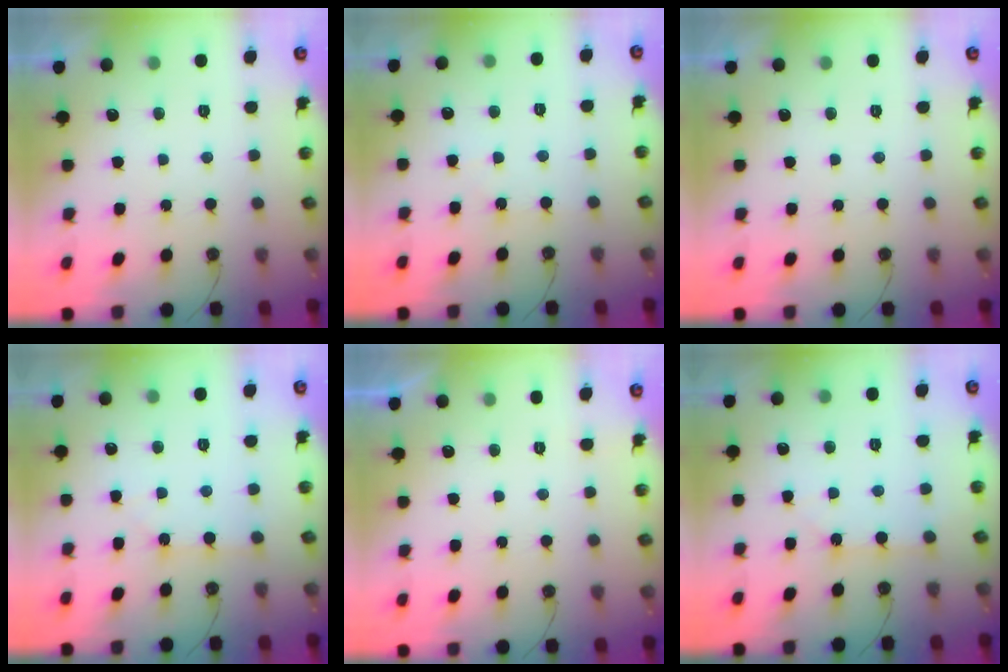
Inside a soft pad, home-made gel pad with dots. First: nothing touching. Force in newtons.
{"total": 2.4, "press": 2.3, "slide": 0.4}
{"total": 0.0}
{"total": 1.5, "press": 1.5, "slide": 0.3}
{"total": 0.0}
{"total": 1.9, "press": 1.9, "slide": 0.0}